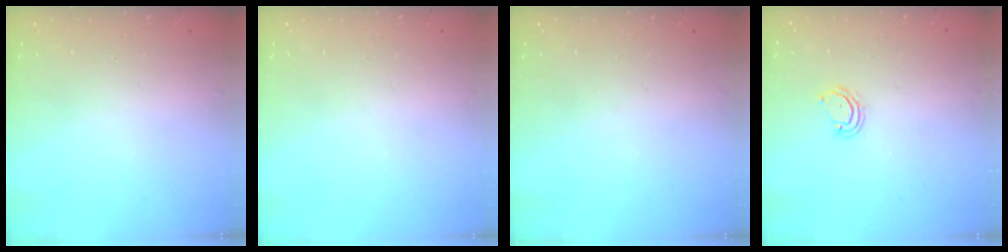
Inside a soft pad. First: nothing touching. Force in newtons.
{"total": 0.0}
{"total": 0.0}
{"total": 4.2, "press": 4.1, "slide": 0.4}